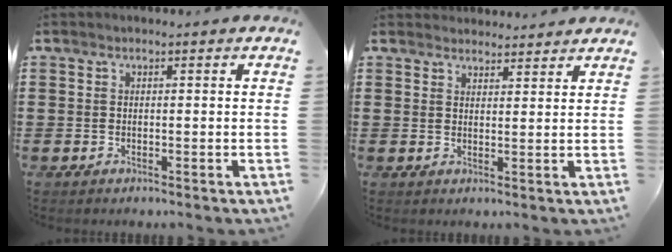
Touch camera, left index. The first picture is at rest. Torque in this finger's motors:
{"motor_torque": [0.37, -0.36, 0.36, 0.07]}